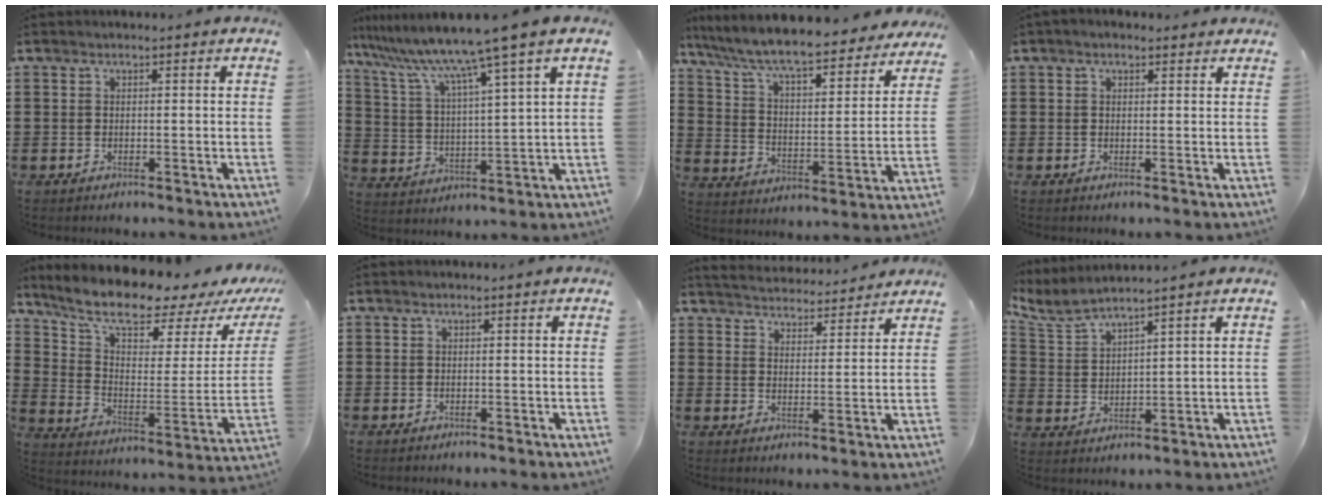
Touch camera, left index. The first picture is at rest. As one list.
[{"total": 9.6, "force": [7.8, -1.4, 5.5], "torque": [-0.137, -0.050, 0.121]}, {"total": 8.1, "force": [7.3, 0.4, 3.4], "torque": [-0.099, -0.053, 0.121]}, {"total": 1.3, "force": [1.0, 0.7, 0.6], "torque": [-0.014, 0.006, 0.019]}, {"total": 9.1, "force": [7.8, 1.9, 4.3], "torque": [-0.109, -0.063, 0.130]}, {"total": 0.0}, {"total": 4.1, "force": [4.1, 0.0, -0.1], "torque": [-0.018, -0.027, 0.070]}, {"total": 4.8, "force": [4.4, 0.7, 1.8], "torque": [-0.055, -0.017, 0.078]}]